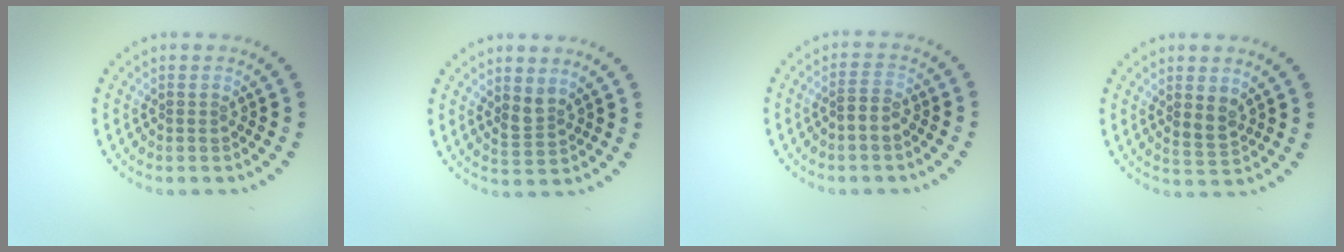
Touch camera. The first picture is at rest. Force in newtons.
{"total": 1.7, "press": 1.4, "slide": 1.1}
{"total": 1.6, "press": 1.5, "slide": 0.6}
{"total": 1.8, "press": 1.6, "slide": 0.9}